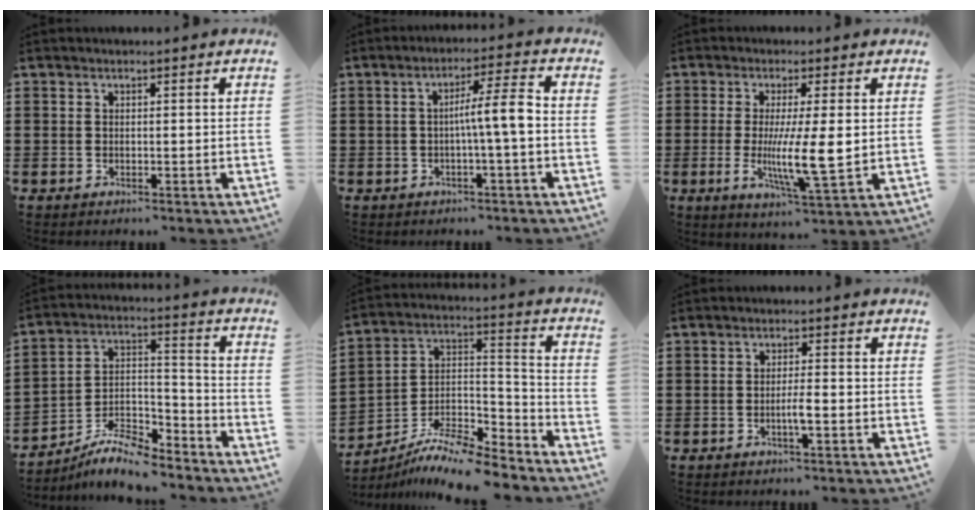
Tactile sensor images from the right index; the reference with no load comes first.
{"total": 5.9, "force": [-0.6, 0.1, 5.9], "torque": [-0.109, 0.002, -0.018]}
{"total": 8.7, "force": [-0.4, 1.2, 8.6], "torque": [-0.164, -0.015, -0.008]}
{"total": 8.8, "force": [-8.0, 1.9, 3.1], "torque": [-0.052, 0.021, -0.152]}
{"total": 10.1, "force": [-9.2, 1.9, 3.7], "torque": [-0.068, 0.019, -0.183]}
{"total": 2.6, "force": [-0.9, 0.1, 2.4], "torque": [-0.044, 0.000, -0.018]}